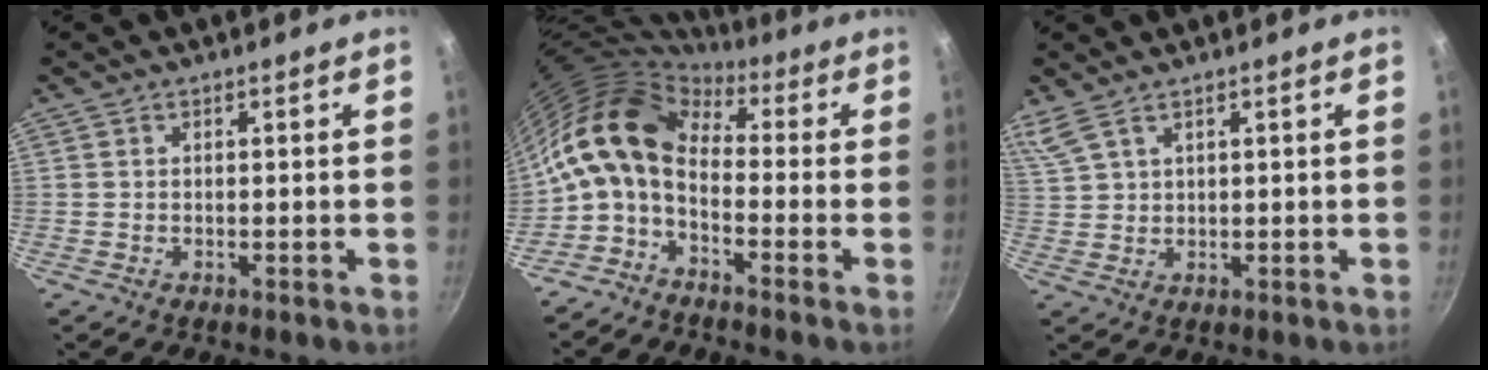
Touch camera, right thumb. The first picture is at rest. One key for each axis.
{"total": 12.1, "fx": 0.1, "fy": 7.2, "fz": 9.8, "tx": -0.177, "ty": 0.025, "tz": -0.019}
{"total": 4.6, "fx": 3.6, "fy": 1.6, "fz": 2.4, "tx": -0.054, "ty": -0.005, "tz": 0.082}